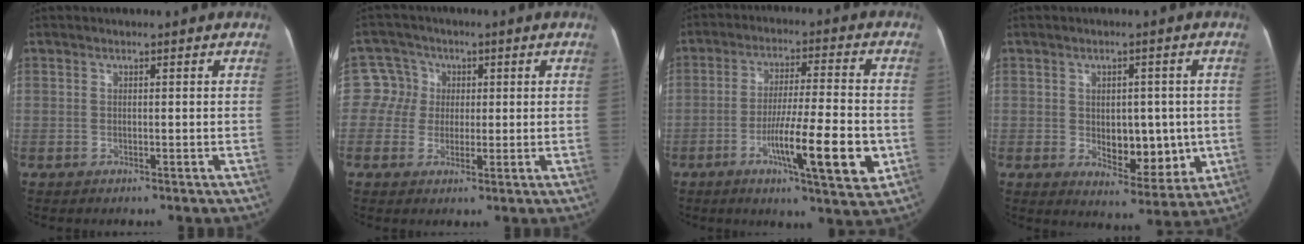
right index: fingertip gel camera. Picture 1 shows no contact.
{"total": 5.0, "force": [0.6, 5.0, 0.1], "torque": [0.009, 0.019, 0.009]}
{"total": 13.4, "force": [-4.4, 1.1, 12.7], "torque": [-0.205, -0.012, -0.070]}
{"total": 8.8, "force": [-0.4, 5.0, 7.3], "torque": [-0.080, -0.002, 0.007]}